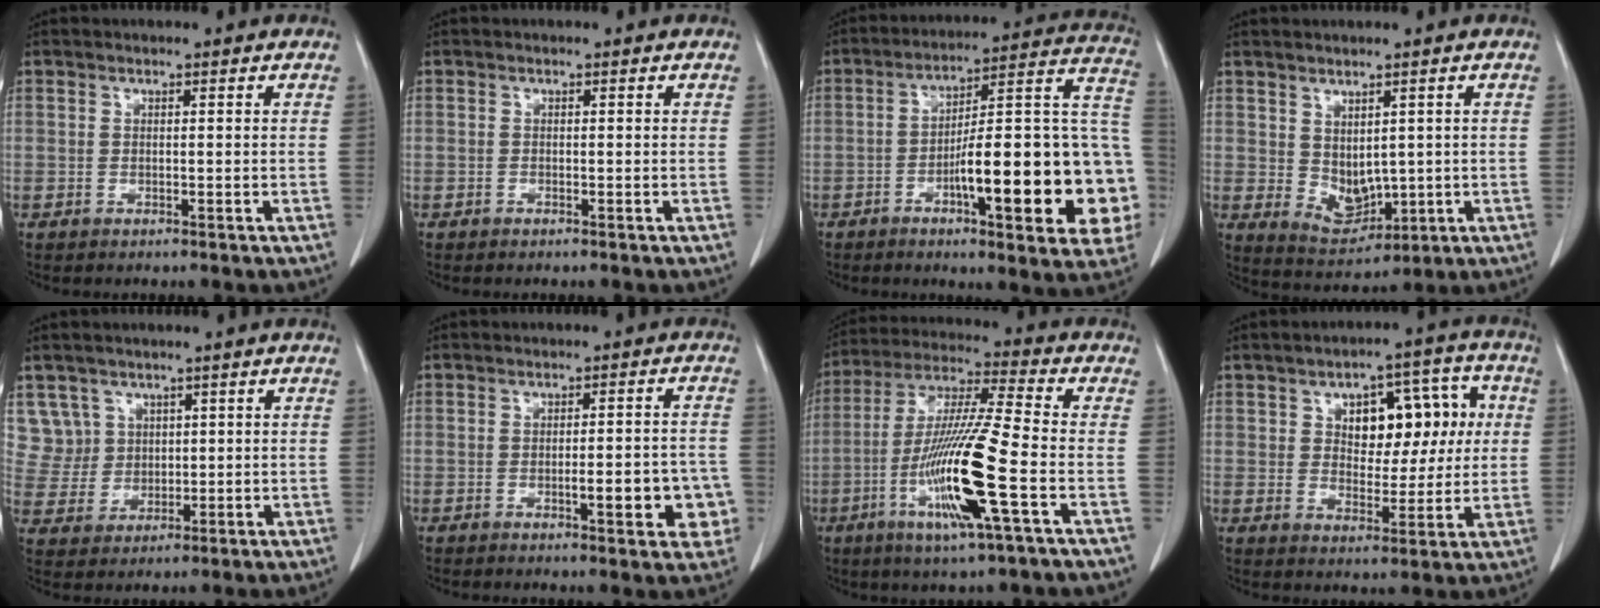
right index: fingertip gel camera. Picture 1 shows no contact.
{"total": 0.0}
{"total": 24.3, "force": [-6.0, 4.2, 23.1], "torque": [-0.238, 0.024, -0.073]}
{"total": 5.8, "force": [0.5, 4.0, 4.3], "torque": [-0.071, -0.009, 0.038]}
{"total": 6.3, "force": [3.1, 5.5, -0.3], "torque": [0.013, 0.013, 0.074]}
{"total": 7.8, "force": [-2.4, 2.1, 7.1], "torque": [-0.077, 0.014, -0.025]}
{"total": 16.0, "force": [-5.1, 0.0, 15.1], "torque": [-0.304, -0.018, -0.098]}
{"total": 11.7, "force": [2.7, 6.5, 9.3], "torque": [-0.119, 0.035, 0.047]}